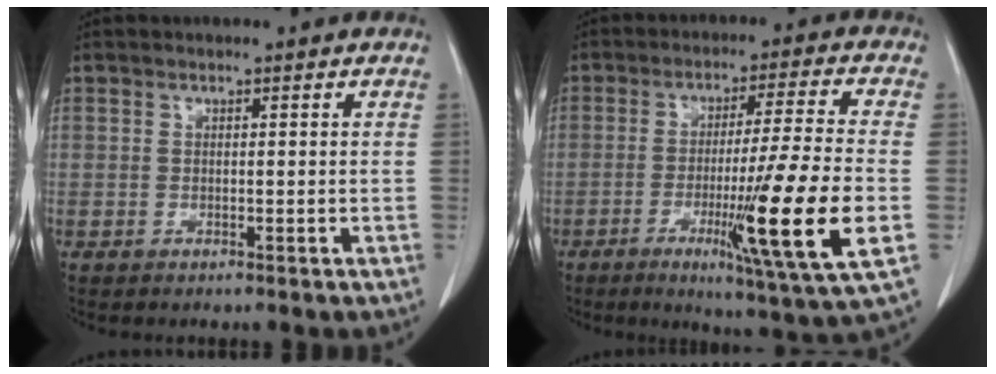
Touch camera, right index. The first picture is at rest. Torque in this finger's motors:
{"motor_torque": [2.14, 0.00, 1.04, 0.21]}